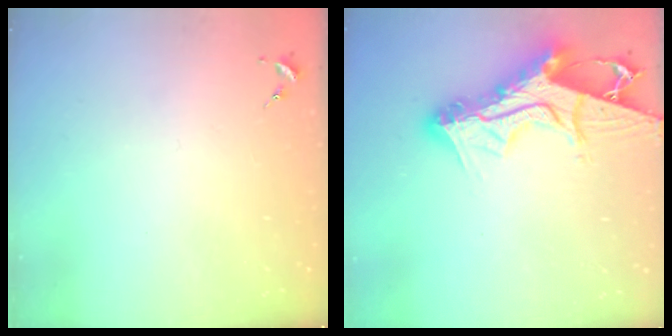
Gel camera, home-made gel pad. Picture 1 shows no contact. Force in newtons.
{"total": 19.7, "press": 19.6, "slide": 1.6}